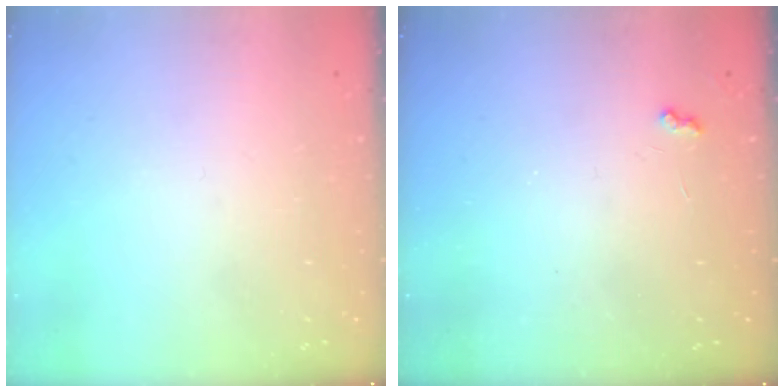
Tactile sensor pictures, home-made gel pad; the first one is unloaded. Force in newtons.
{"total": 3.0, "press": 3.0, "slide": 0.4}